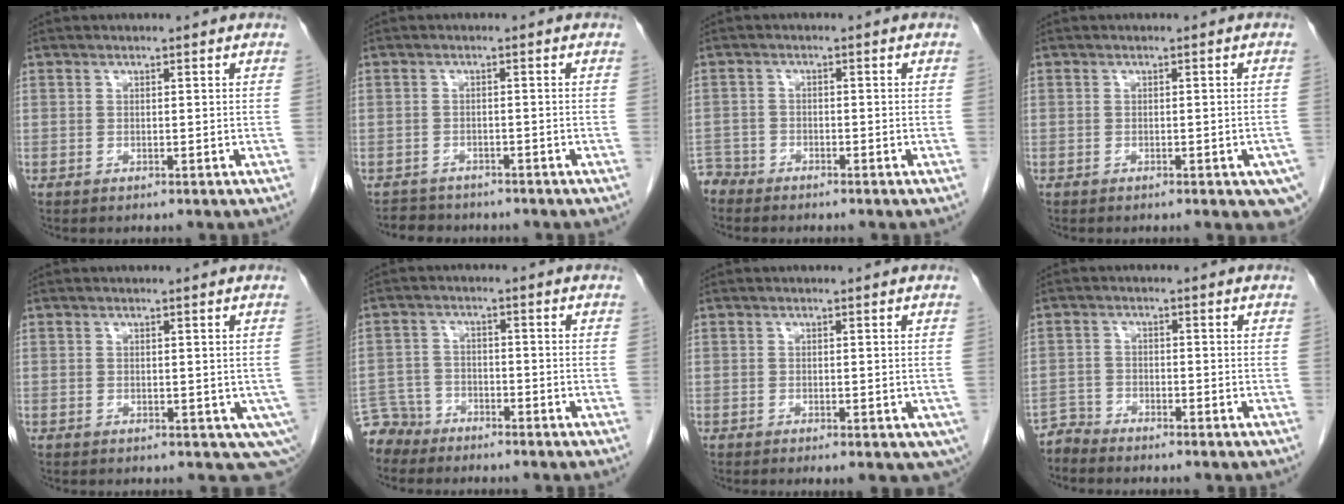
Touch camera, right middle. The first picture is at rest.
{"total": 4.1, "force": [-3.7, 1.8, 0.2], "torque": [-0.007, -0.002, -0.052]}
{"total": 3.2, "force": [-3.0, 0.9, -0.6], "torque": [0.014, -0.003, -0.060]}
{"total": 6.0, "force": [-3.7, 1.7, 4.4], "torque": [-0.031, -0.009, -0.048]}
{"total": 4.0, "force": [-0.1, 2.8, 2.8], "torque": [-0.020, -0.006, 0.008]}
{"total": 4.7, "force": [-4.2, 2.0, -0.7], "torque": [0.015, -0.004, -0.082]}
{"total": 5.8, "force": [-2.8, 2.5, 4.5], "torque": [-0.051, -0.013, -0.037]}
{"total": 2.6, "force": [-2.5, 0.1, -0.8], "torque": [0.024, -0.010, -0.049]}